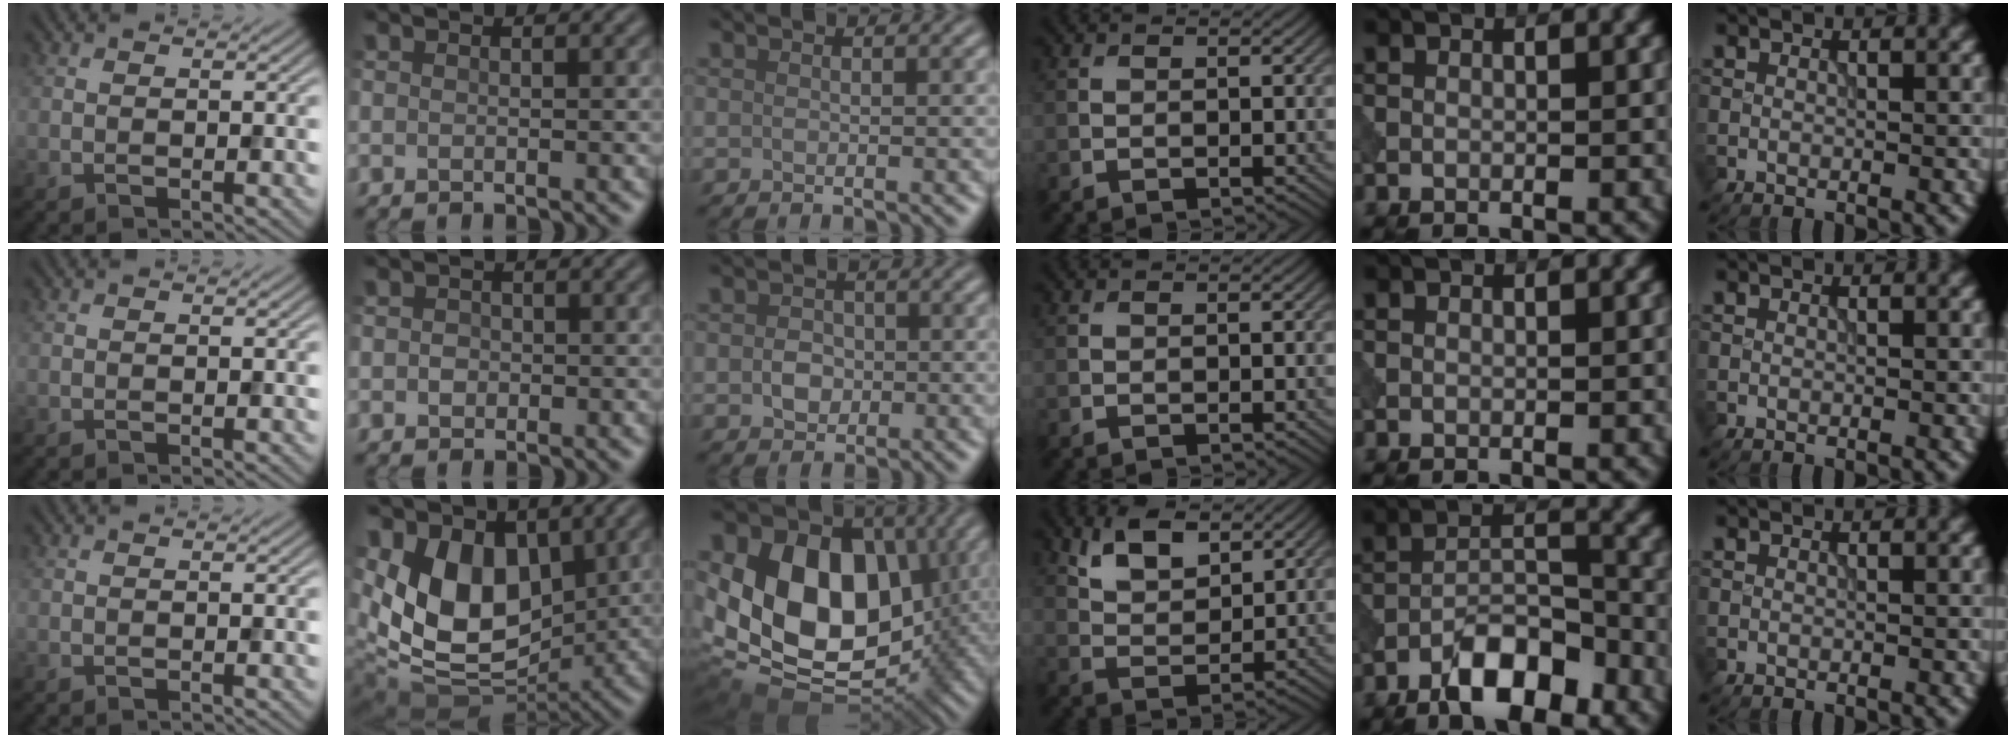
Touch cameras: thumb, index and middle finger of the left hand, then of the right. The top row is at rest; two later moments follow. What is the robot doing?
{"motion": "extract", "object": "peg toy"}